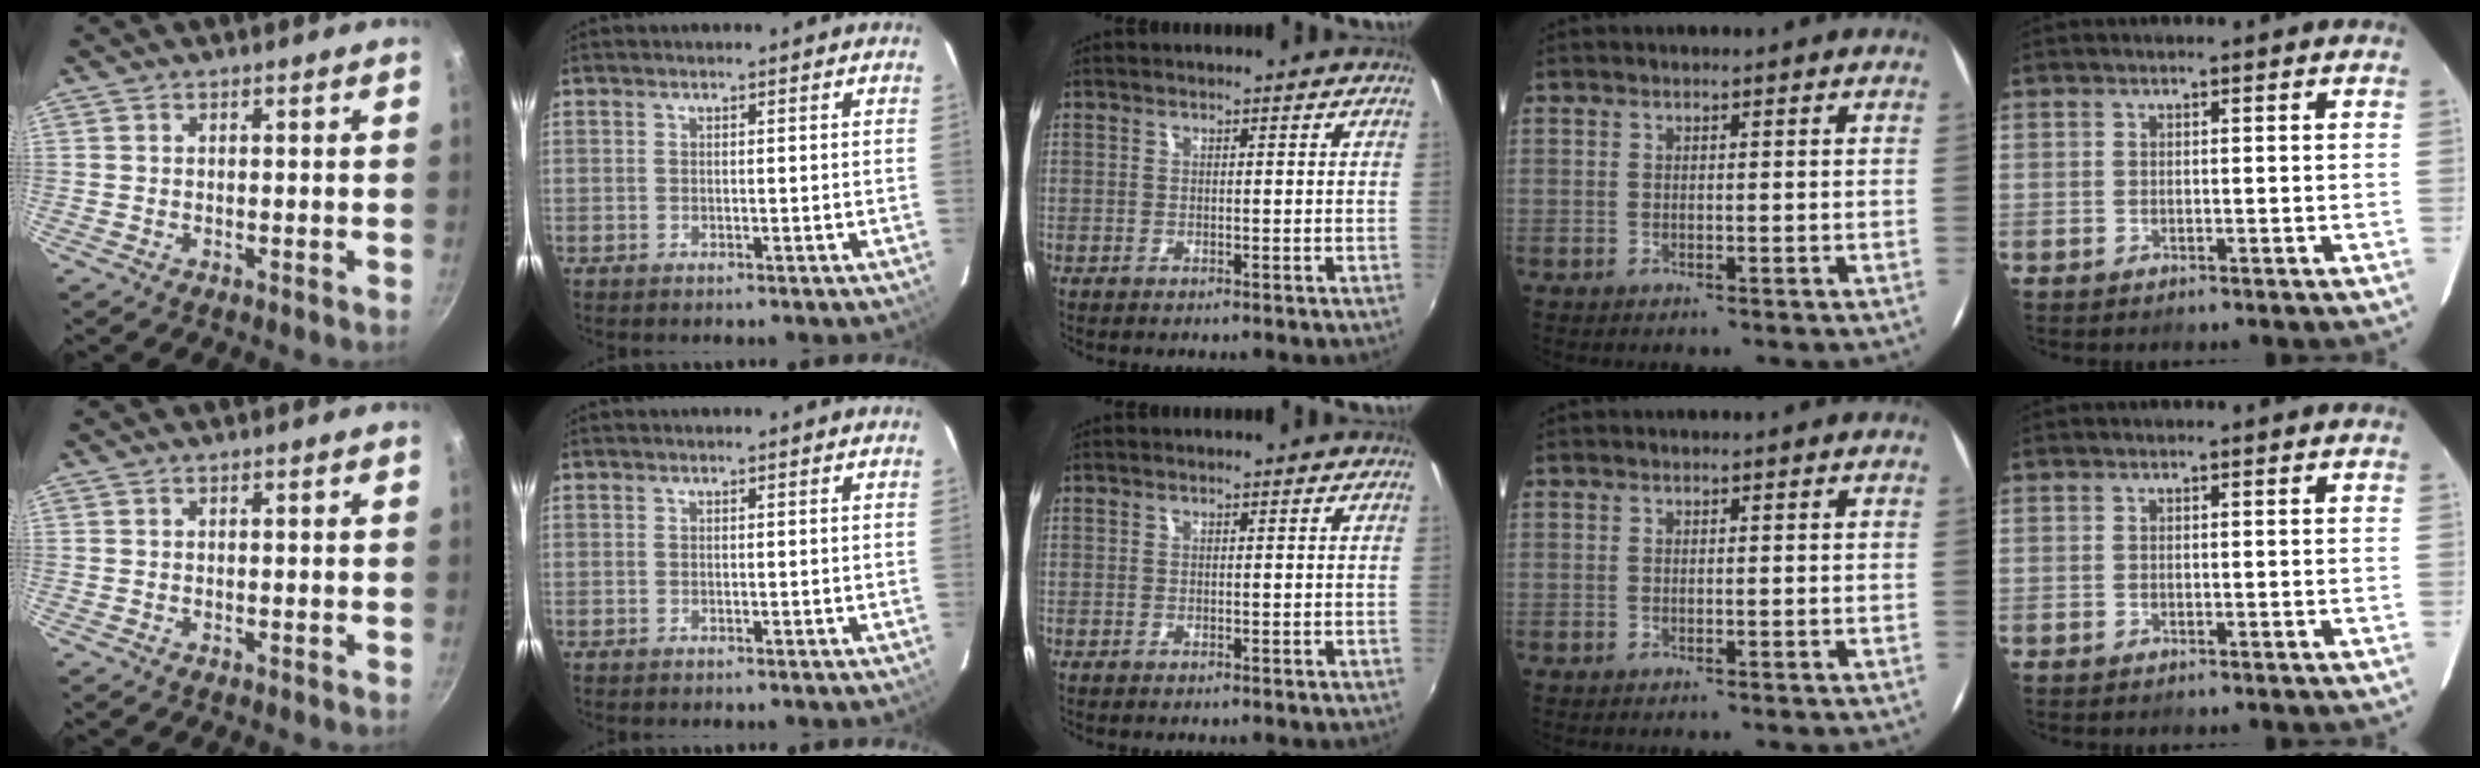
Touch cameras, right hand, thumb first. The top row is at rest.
{}